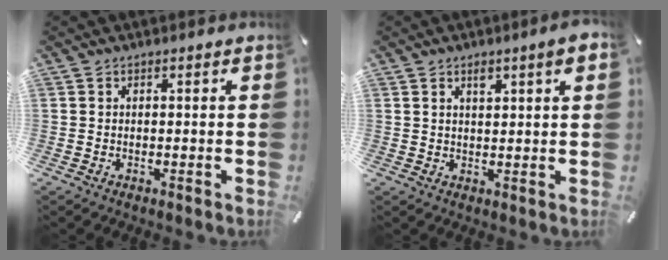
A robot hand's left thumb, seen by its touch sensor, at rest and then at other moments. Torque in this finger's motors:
{"motor_torque": [1.18, 0.95, 0.69, -0.59, 0.23]}